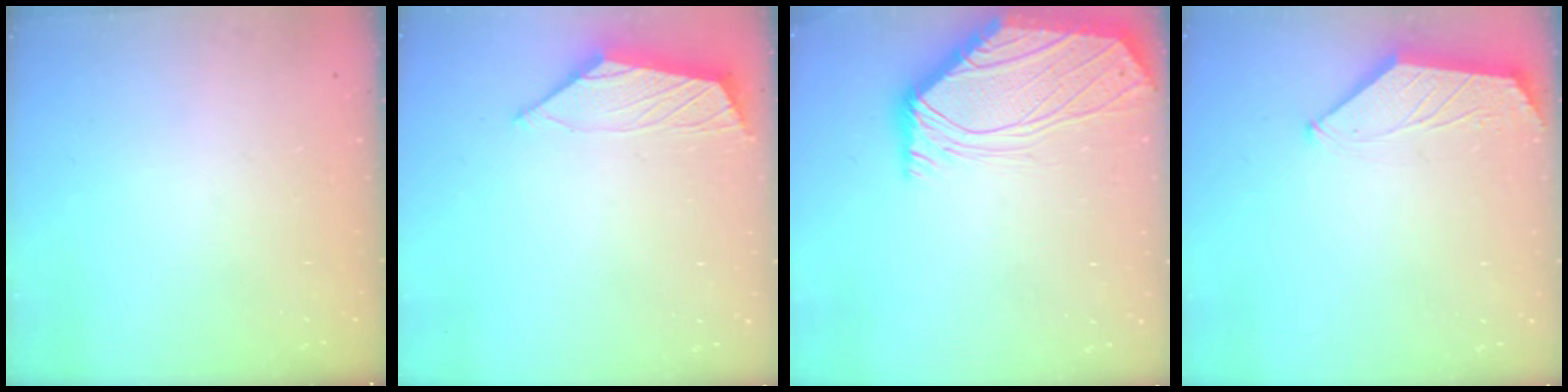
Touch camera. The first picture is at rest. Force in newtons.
{"total": 2.3, "press": 2.3, "slide": 0.5}
{"total": 1.3, "press": 1.2, "slide": 0.4}
{"total": 1.4, "press": 1.4, "slide": 0.2}